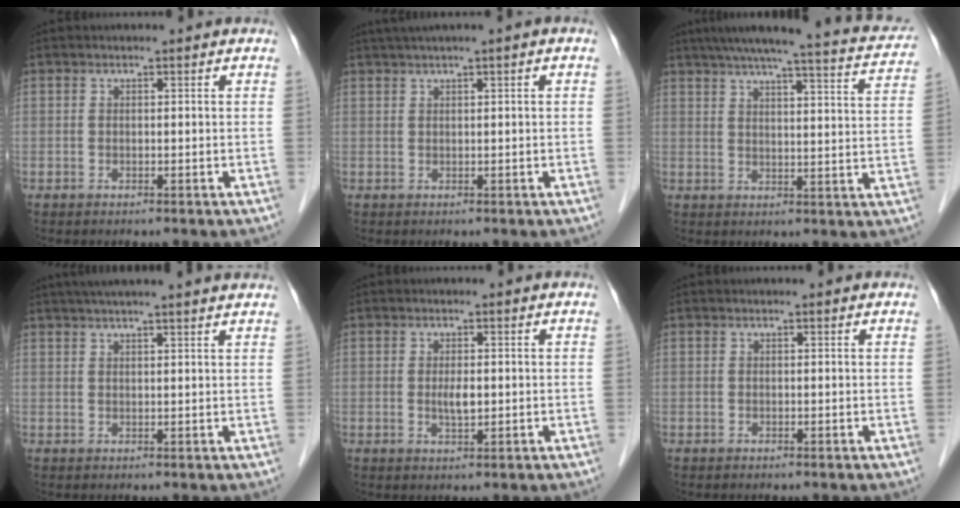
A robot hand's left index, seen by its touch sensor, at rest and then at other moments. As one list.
[{"total": 2.8, "force": [1.6, -0.3, 2.2], "torque": [-0.048, 0.017, 0.035]}, {"total": 21.4, "force": [18.9, 2.0, 10.0], "torque": [-0.142, -0.004, 0.226]}, {"total": 13.1, "force": [11.3, -0.2, 6.5], "torque": [-0.109, 0.037, 0.146]}, {"total": 2.5, "force": [0.0, 1.1, 2.2], "torque": [-0.043, -0.002, 0.002]}, {"total": 0.6, "force": [0.5, 0.1, 0.1], "torque": [-0.005, 0.001, 0.002]}]